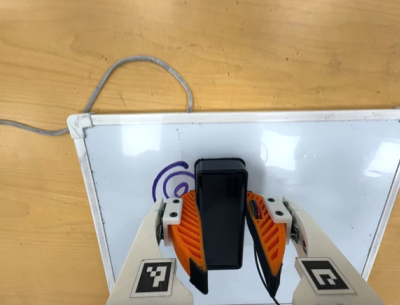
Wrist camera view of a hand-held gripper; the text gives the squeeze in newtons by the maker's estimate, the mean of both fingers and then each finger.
{"total": 12.1, "left": 10.9, "right": 13.4}